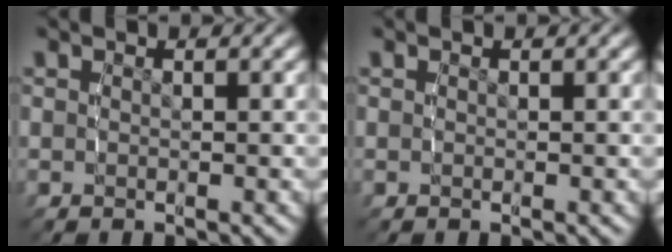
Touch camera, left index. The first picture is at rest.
{"total": 0.0}